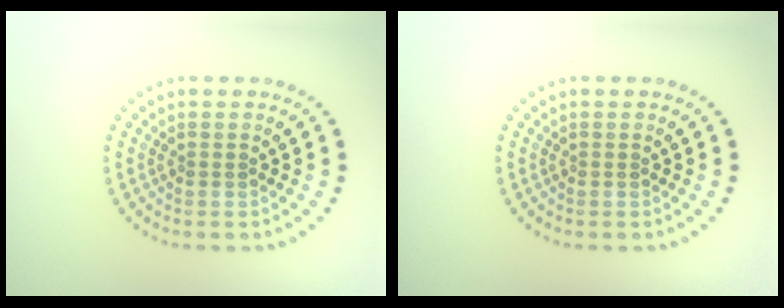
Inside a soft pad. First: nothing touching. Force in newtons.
{"total": 0.0}